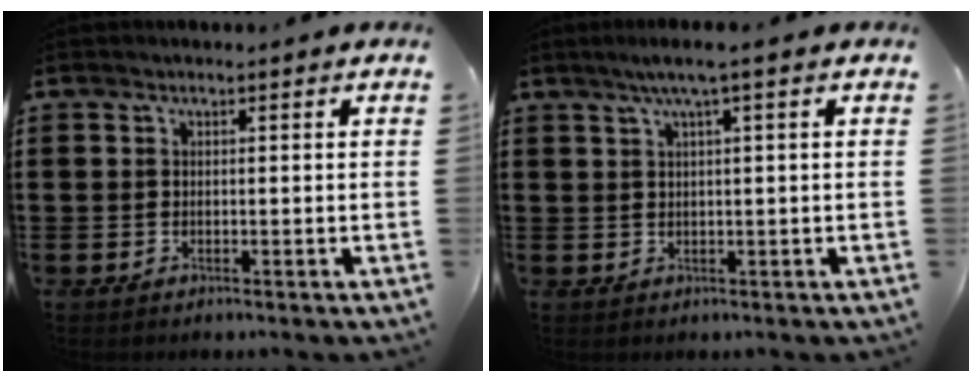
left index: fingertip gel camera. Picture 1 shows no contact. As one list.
[{"total": 2.6, "force": [1.0, -0.2, 2.3], "torque": [-0.044, -0.002, 0.017]}]